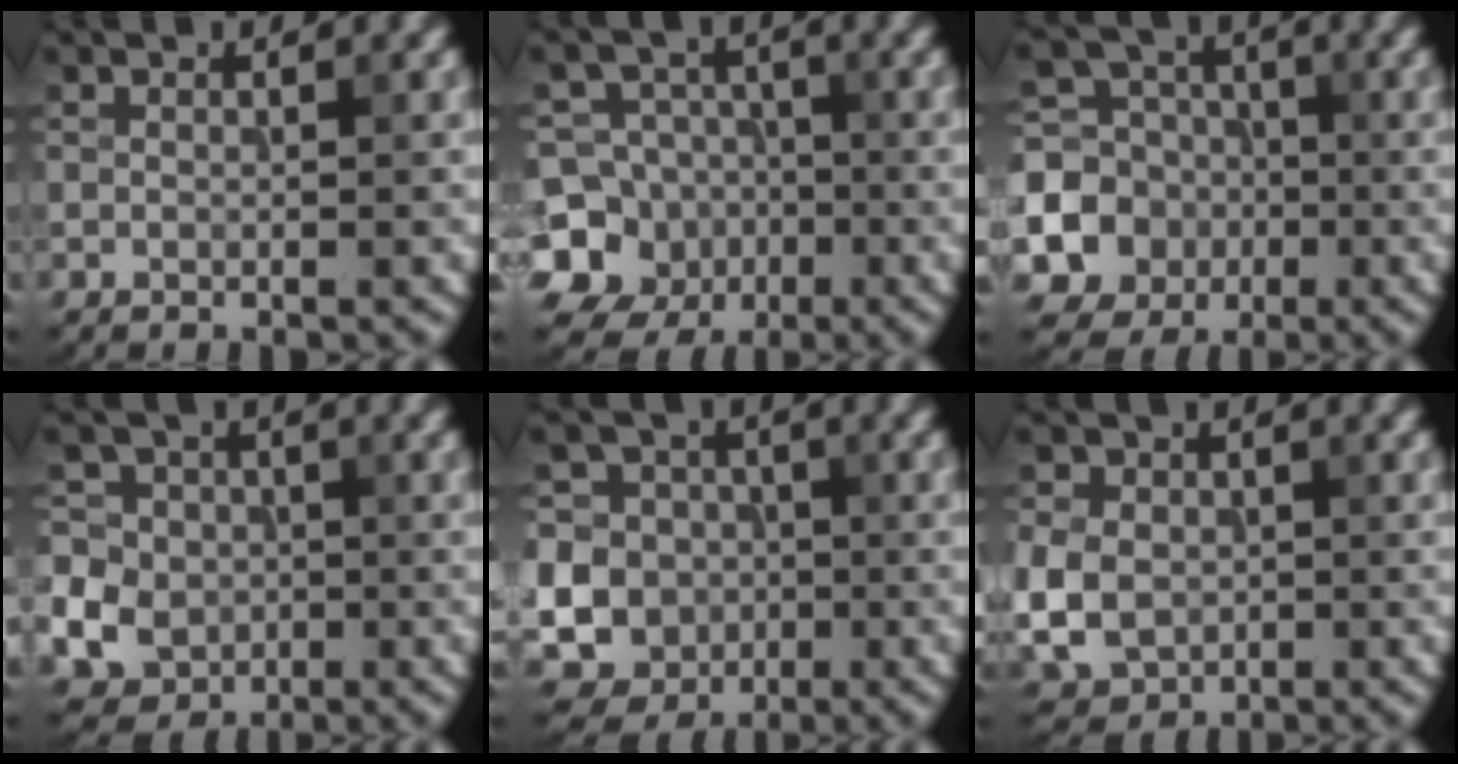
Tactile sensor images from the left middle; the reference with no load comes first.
{"total": 10.5, "force": [-3.5, 9.7, 2.1], "torque": [-0.040, -0.004, -0.083]}
{"total": 10.1, "force": [-2.7, 9.3, 2.9], "torque": [-0.061, -0.012, -0.072]}
{"total": 14.3, "force": [-3.9, 13.0, 4.7], "torque": [-0.129, -0.011, -0.094]}
{"total": 16.4, "force": [-2.6, 15.7, 3.8], "torque": [-0.121, 0.004, -0.074]}
{"total": 6.8, "force": [-0.8, 5.7, 3.6], "torque": [-0.080, -0.005, -0.034]}